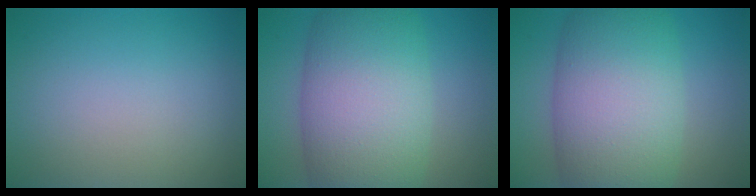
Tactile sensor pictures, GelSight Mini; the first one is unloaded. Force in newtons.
{"total": 12.0, "press": 12.0, "slide": 0.6}
{"total": 12.0, "press": 12.0, "slide": 0.6}